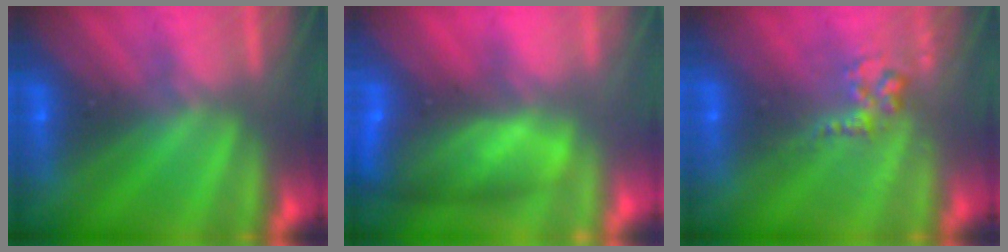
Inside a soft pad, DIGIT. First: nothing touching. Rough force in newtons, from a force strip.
{"total": 8.9}
{"total": 2.7}